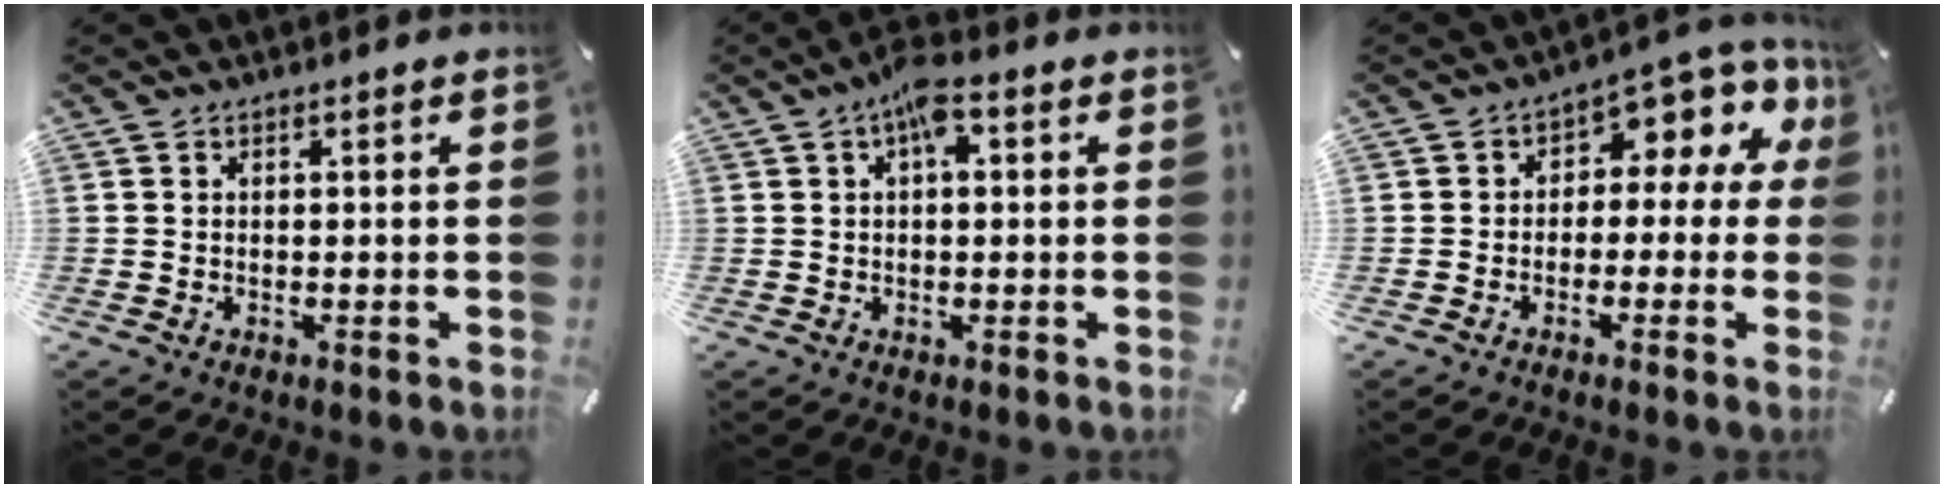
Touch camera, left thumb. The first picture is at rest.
{"total": 5.3, "force": [1.4, 2.3, 4.6], "torque": [-0.077, 0.006, 0.020]}
{"total": 7.0, "force": [2.3, 4.5, 4.9], "torque": [-0.065, -0.019, 0.038]}